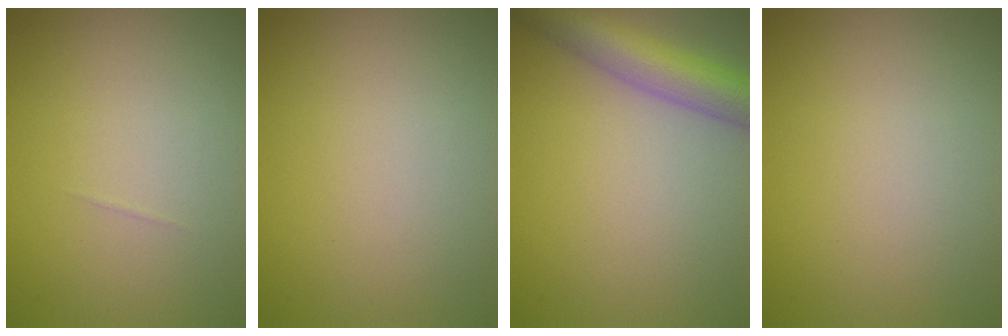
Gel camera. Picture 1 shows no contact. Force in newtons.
{"total": 0.0}
{"total": 5.8, "press": 5.8, "slide": 0.2}
{"total": 0.0}